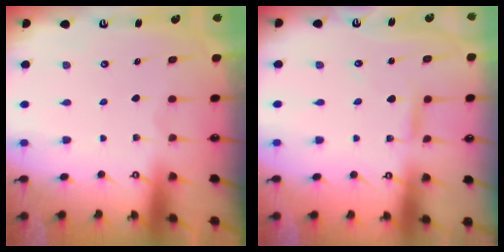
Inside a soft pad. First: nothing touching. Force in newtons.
{"total": 2.9, "press": 2.9, "slide": 0.0}